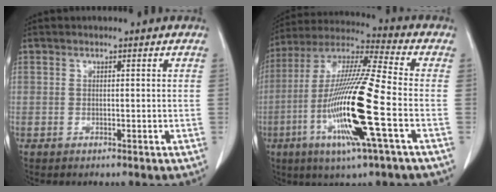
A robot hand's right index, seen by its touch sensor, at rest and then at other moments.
{"total": 18.4, "force": [-5.2, 0.2, 17.7], "torque": [-0.359, -0.019, -0.104]}